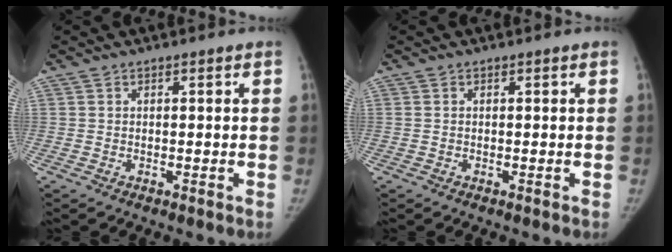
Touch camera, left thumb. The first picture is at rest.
{"total": 0.0}